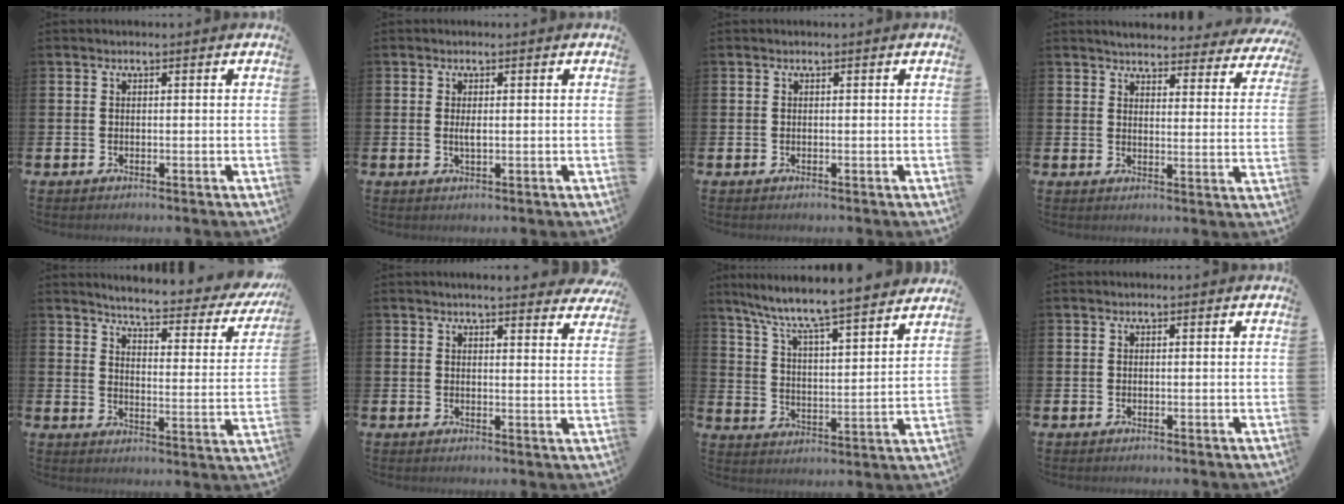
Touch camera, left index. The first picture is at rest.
{"total": 1.4, "force": [0.1, 0.4, 1.3], "torque": [-0.025, 0.001, 0.001]}
{"total": 0.0}
{"total": 4.2, "force": [4.1, 0.8, 0.5], "torque": [-0.026, -0.030, 0.068]}
{"total": 4.4, "force": [4.1, 0.4, 1.6], "torque": [-0.050, -0.041, 0.060]}
{"total": 3.7, "force": [3.6, 0.1, 0.6], "torque": [-0.012, -0.018, 0.065]}
{"total": 8.3, "force": [7.9, 0.1, 2.6], "torque": [-0.089, -0.063, 0.133]}
{"total": 0.0}